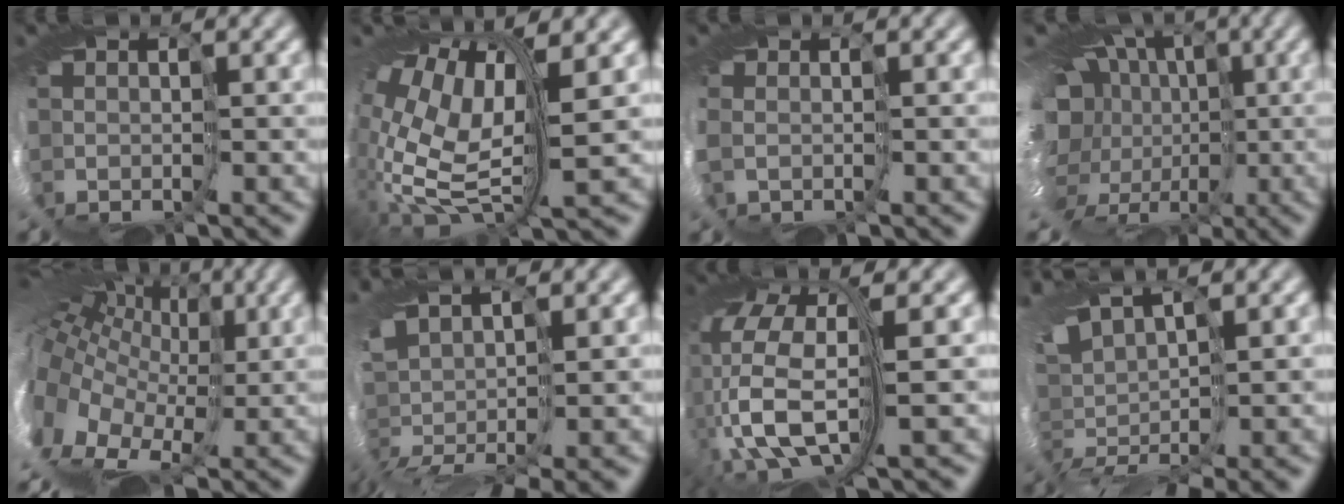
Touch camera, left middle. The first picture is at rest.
{"total": 11.9, "force": [1.4, 5.4, 10.5], "torque": [-0.235, -0.020, 0.039]}
{"total": 0.9, "force": [-0.2, 0.5, 0.7], "torque": [-0.019, -0.002, 0.001]}
{"total": 14.3, "force": [-1.1, 11.2, 8.8], "torque": [-0.160, -0.017, -0.038]}
{"total": 15.9, "force": [3.5, 10.1, 11.7], "torque": [-0.238, 0.018, 0.043]}
{"total": 8.7, "force": [-0.9, 3.2, 8.1], "torque": [-0.186, -0.023, -0.005]}
{"total": 13.9, "force": [-0.2, 6.3, 12.3], "torque": [-0.246, -0.029, 0.024]}
{"total": 6.4, "force": [0.9, 1.8, 6.0], "torque": [-0.143, -0.002, 0.012]}